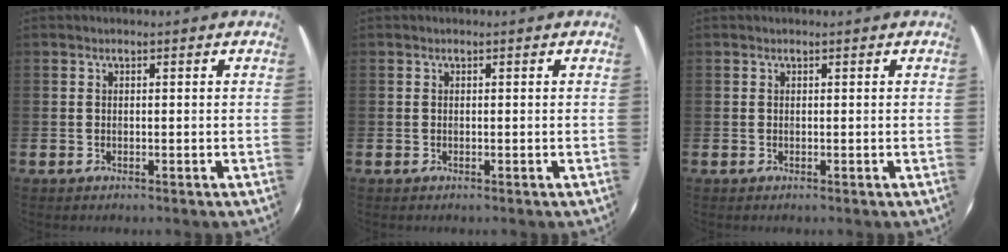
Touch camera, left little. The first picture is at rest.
{"total": 0.0}
{"total": 0.0}